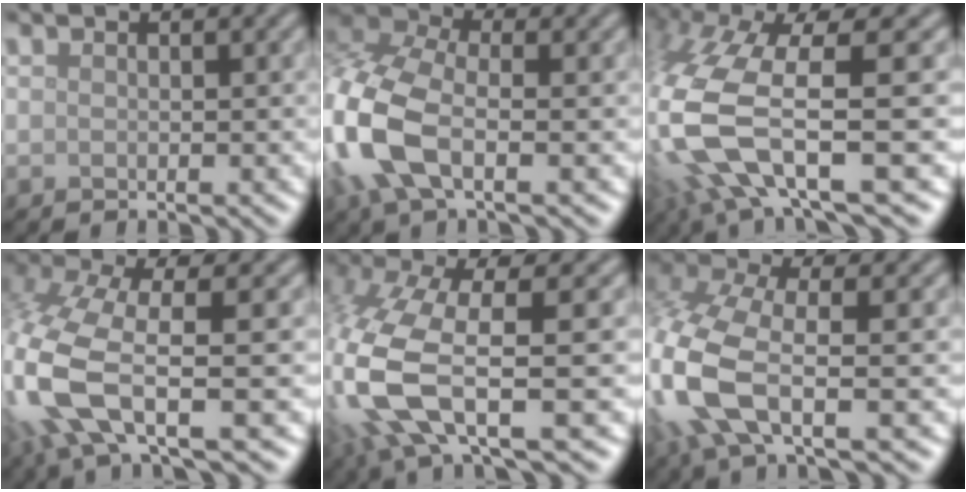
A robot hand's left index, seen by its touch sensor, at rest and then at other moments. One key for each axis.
{"total": 10.1, "fx": -2.3, "fy": 5.6, "fz": 8.1, "tx": -0.214, "ty": -0.003, "tz": -0.061}
{"total": 12.6, "fx": -2.2, "fy": 4.5, "fz": 11.6, "tx": -0.262, "ty": -0.018, "tz": -0.028}
{"total": 8.7, "fx": -2.1, "fy": 3.3, "fz": 7.8, "tx": -0.195, "ty": -0.009, "tz": -0.047}
{"total": 11.0, "fx": -2.0, "fy": 4.0, "fz": 10.1, "tx": -0.244, "ty": -0.021, "tz": -0.034}
{"total": 8.0, "fx": -2.2, "fy": 3.5, "fz": 6.9, "tx": -0.170, "ty": -0.003, "tz": -0.058}